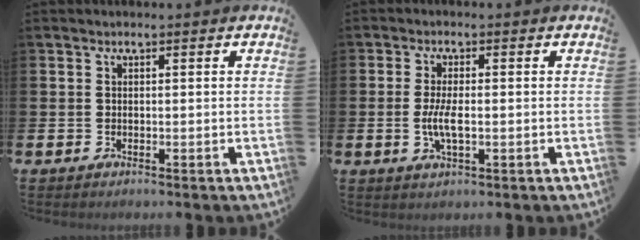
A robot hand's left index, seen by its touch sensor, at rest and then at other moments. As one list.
[{"total": 3.8, "force": [-0.4, 1.3, 3.5], "torque": [-0.062, -0.004, -0.013]}]